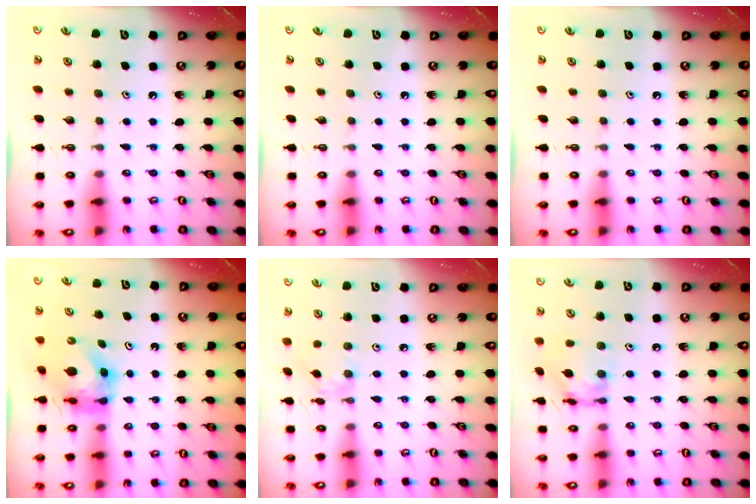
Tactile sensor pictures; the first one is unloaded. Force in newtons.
{"total": 0.0}
{"total": 0.0}
{"total": 5.2, "press": 5.2, "slide": 0.4}
{"total": 2.7, "press": 2.7, "slide": 0.3}
{"total": 13.1, "press": 13.1, "slide": 1.1}